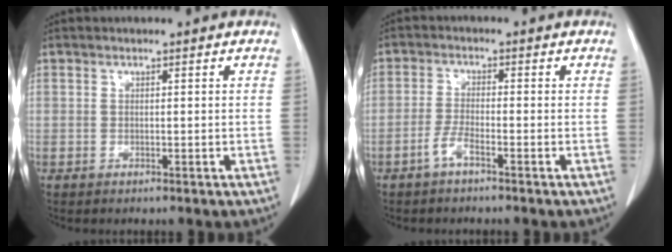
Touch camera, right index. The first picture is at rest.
{"total": 2.8, "force": [-1.8, 0.1, 2.0], "torque": [-0.044, 0.000, -0.040]}